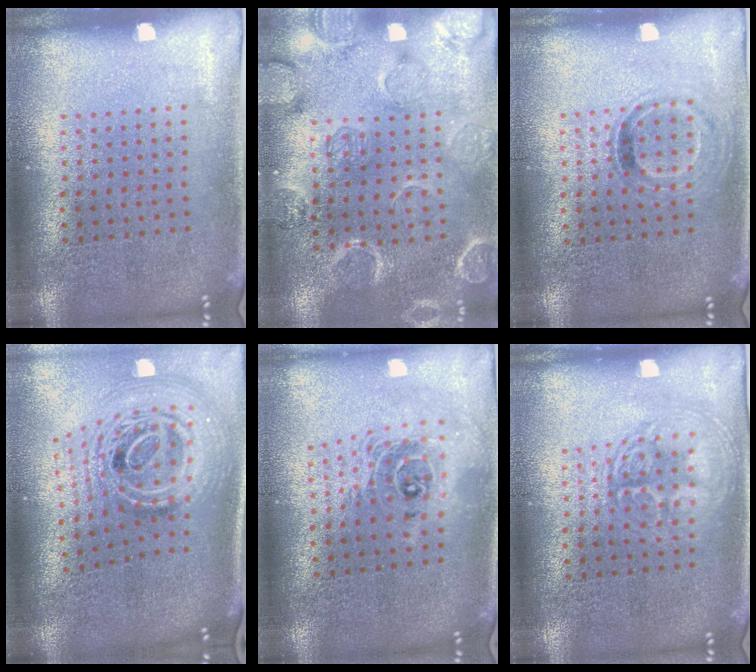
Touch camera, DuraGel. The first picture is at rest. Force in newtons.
{"total": 2.3, "press": 2.3, "slide": 0.5}
{"total": 1.0, "press": 0.9, "slide": 0.5}
{"total": 3.0, "press": 2.1, "slide": 2.2}
{"total": 2.0, "press": 1.6, "slide": 1.3}
{"total": 1.7, "press": 1.7, "slide": 0.3}